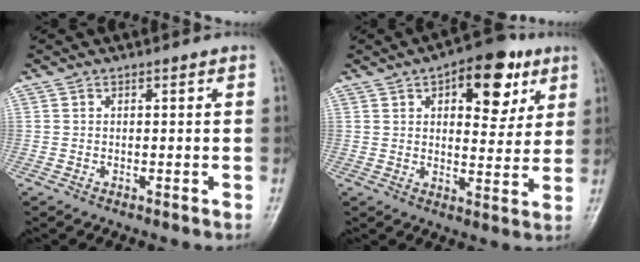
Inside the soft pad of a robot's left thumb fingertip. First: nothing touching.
{"total": 13.4, "force": [6.2, 6.8, 9.8], "torque": [-0.089, -0.017, 0.081]}